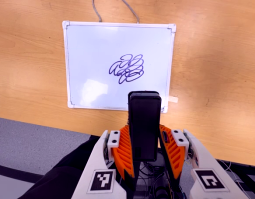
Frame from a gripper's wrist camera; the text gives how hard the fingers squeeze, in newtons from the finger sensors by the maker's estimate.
{"total": 4.3, "left": 2.9, "right": 5.7}